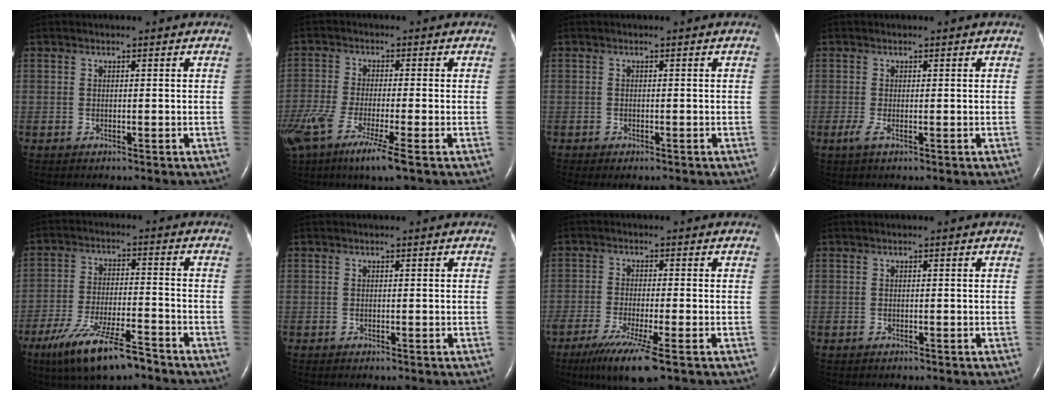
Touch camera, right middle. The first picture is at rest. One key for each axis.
{"total": 12.6, "fx": -7.7, "fy": 1.1, "fz": 10.0, "tx": -0.208, "ty": -0.045, "tz": -0.138}
{"total": 1.7, "fx": -1.3, "fy": 0.5, "fz": 0.8, "tx": -0.010, "ty": -0.003, "tz": -0.015}
{"total": 1.2, "fx": -0.4, "fy": 0.0, "fz": 1.1, "tx": -0.028, "ty": -0.003, "tz": -0.009}
{"total": 12.1, "fx": -8.6, "fy": 2.3, "fz": 8.2, "tx": -0.155, "ty": -0.022, "tz": -0.150}
{"total": 0.0}
{"total": 8.4, "fx": -5.2, "fy": 0.2, "fz": 6.6, "tx": -0.121, "ty": -0.024, "tz": -0.086}
{"total": 0.0}